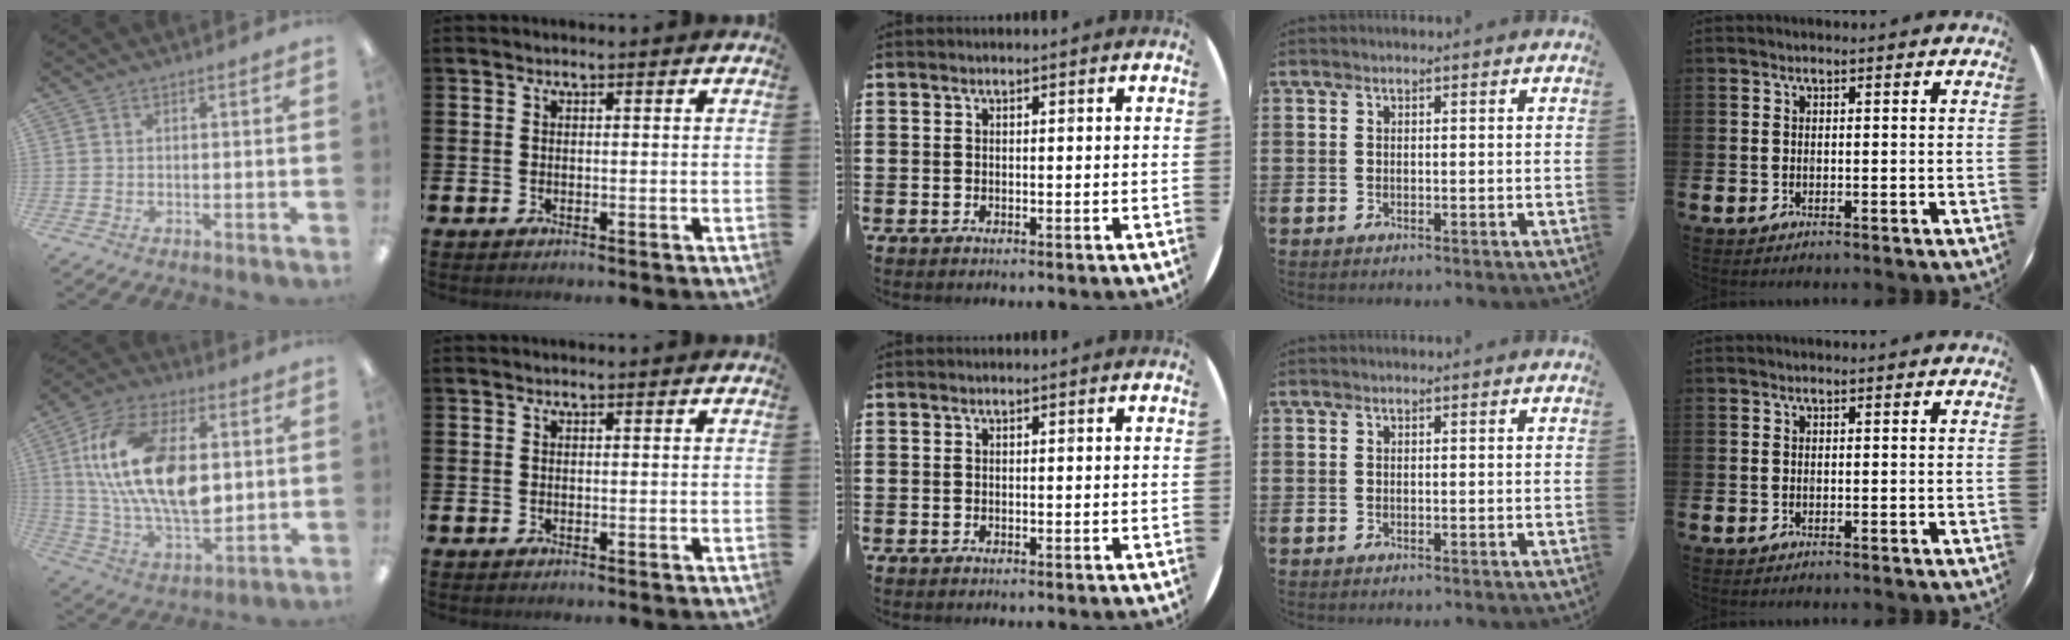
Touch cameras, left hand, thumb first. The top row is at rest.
{"thumb": {"total": 21.0, "force": [3.6, 12.2, 16.7], "torque": [-0.326, 0.005, 0.059]}}